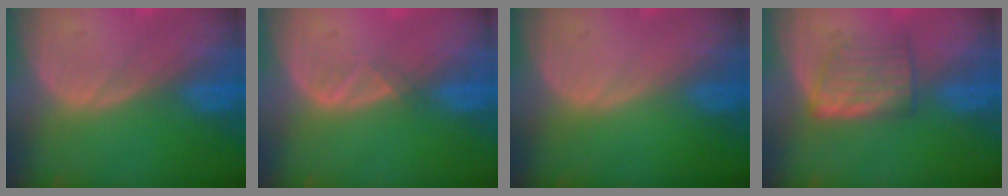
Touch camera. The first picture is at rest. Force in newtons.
{"total": 1.3, "press": 1.2, "slide": 0.7}
{"total": 0.0}
{"total": 5.1, "press": 5.1, "slide": 0.6}